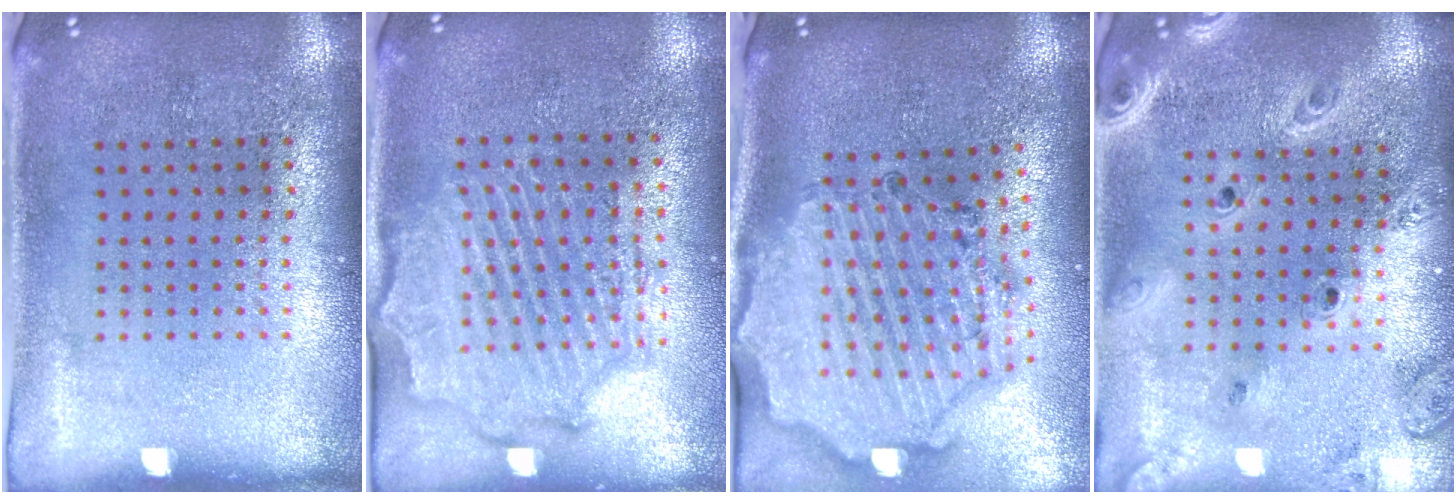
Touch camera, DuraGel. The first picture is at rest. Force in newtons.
{"total": 2.1, "press": 2.0, "slide": 0.6}
{"total": 2.9, "press": 2.6, "slide": 1.2}
{"total": 2.8, "press": 2.3, "slide": 1.5}